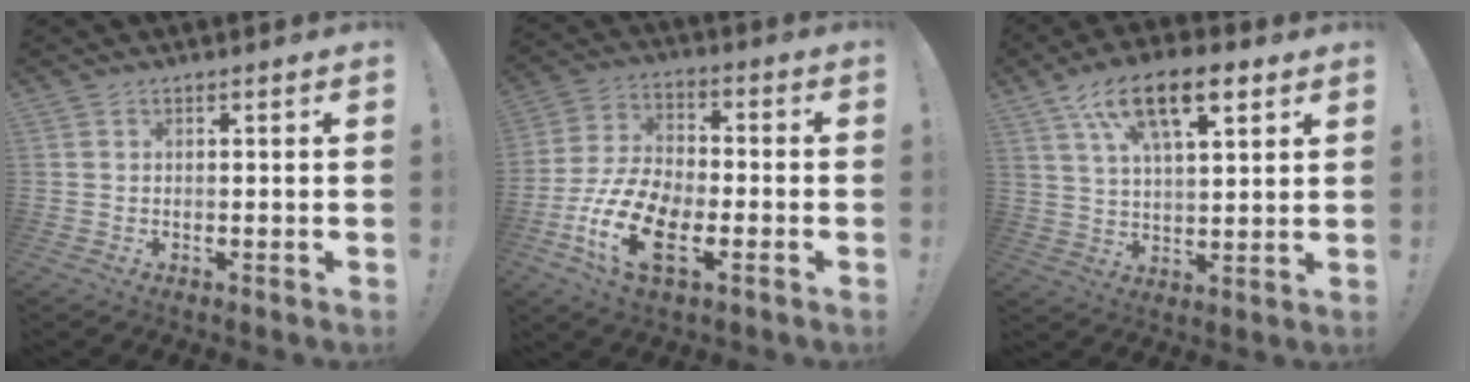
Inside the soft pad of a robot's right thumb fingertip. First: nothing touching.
{"total": 16.7, "force": [-6.5, 9.2, 12.3], "torque": [-0.247, 0.028, -0.109]}
{"total": 15.7, "force": [8.1, 6.7, 11.6], "torque": [-0.182, -0.025, 0.137]}